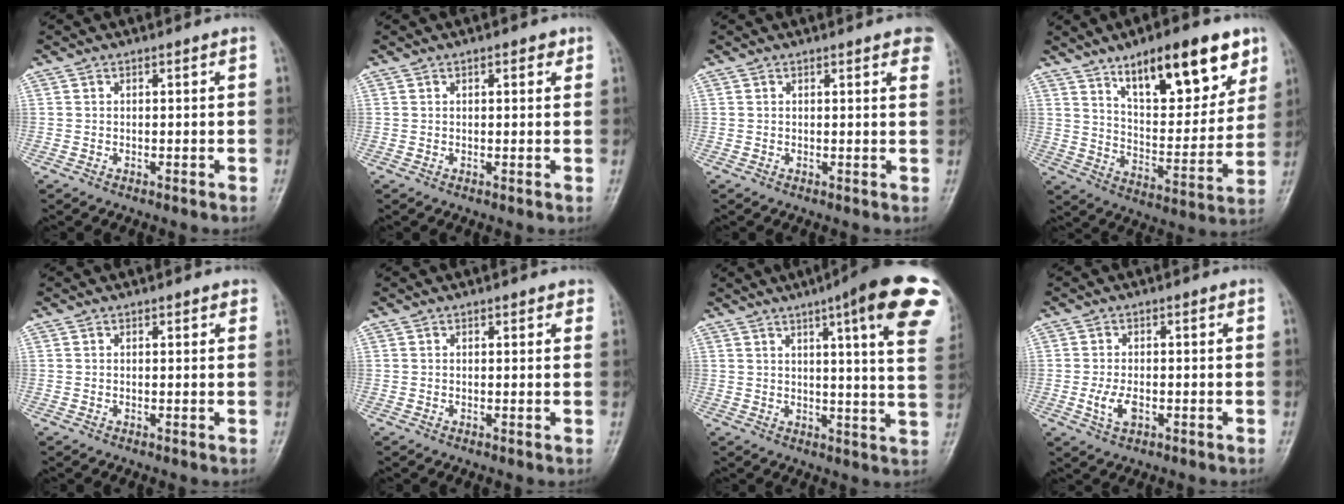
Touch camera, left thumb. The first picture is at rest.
{"total": 2.1, "force": [1.1, 1.0, 1.5], "torque": [-0.013, -0.002, 0.012]}
{"total": 5.1, "force": [3.4, 1.4, 3.6], "torque": [-0.027, -0.003, 0.030]}
{"total": 19.7, "force": [11.7, 7.6, 13.9], "torque": [-0.157, -0.055, 0.191]}
{"total": 1.1, "force": [0.7, 0.6, 0.6], "torque": [0.001, -0.002, 0.004]}
{"total": 1.5, "force": [1.0, 0.8, 0.8], "torque": [0.005, -0.002, 0.006]}
{"total": 20.6, "force": [10.1, 3.3, 17.7], "torque": [-0.206, -0.024, 0.112]}
{"total": 3.9, "force": [-1.1, 2.1, 3.1], "torque": [-0.065, -0.001, -0.019]}